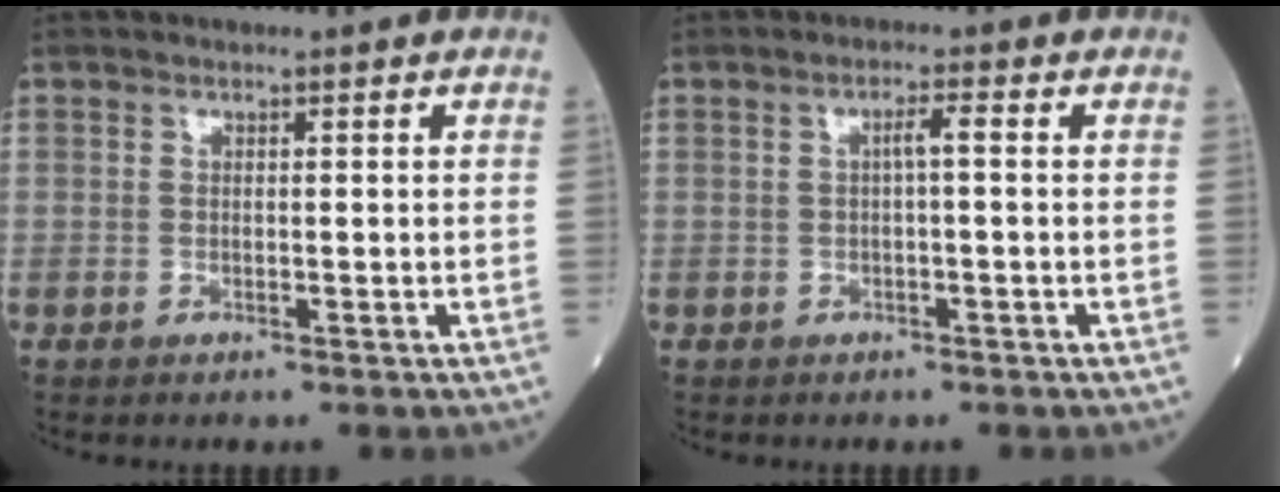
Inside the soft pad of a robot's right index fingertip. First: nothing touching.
{"total": 1.9, "force": [0.1, 0.1, 1.9], "torque": [-0.029, 0.005, 0.001]}